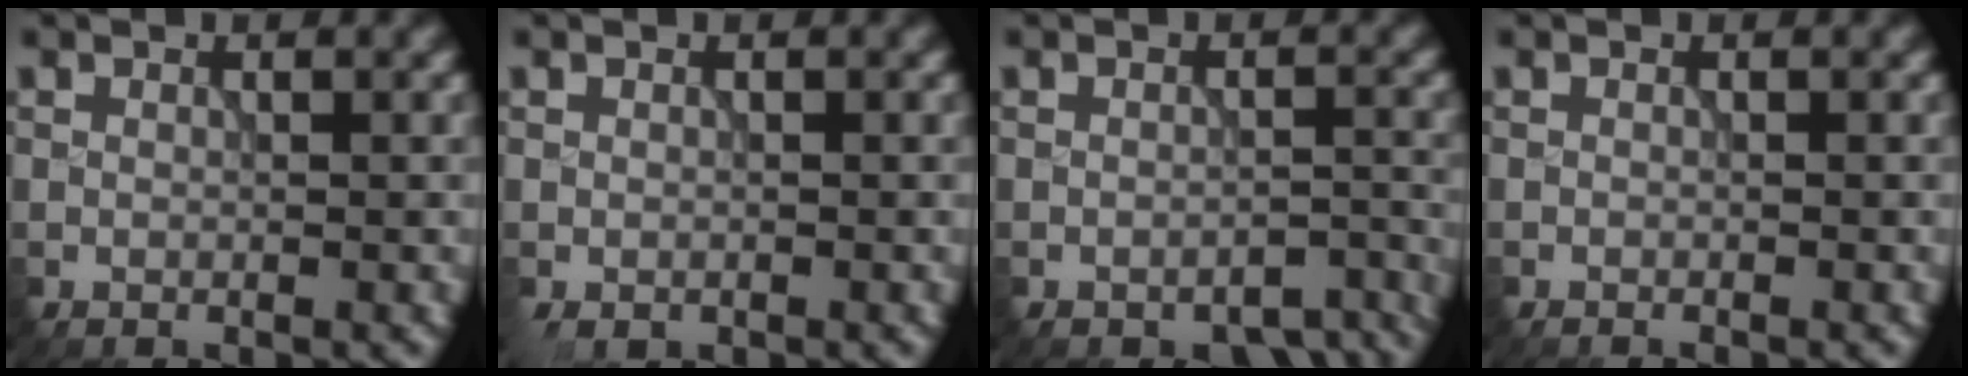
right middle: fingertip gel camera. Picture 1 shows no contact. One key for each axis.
{"total": 1.1, "fx": -0.7, "fy": 0.6, "fz": 0.6, "tx": -0.014, "ty": -0.006, "tz": -0.012}
{"total": 4.1, "fx": -3.6, "fy": 1.3, "fz": 1.5, "tx": -0.028, "ty": -0.003, "tz": -0.034}
{"total": 0.7, "fx": -0.7, "fy": 0.0, "fz": 0.2, "tx": 0.004, "ty": -0.002, "tz": -0.013}